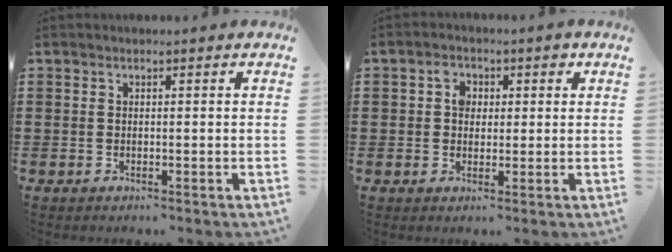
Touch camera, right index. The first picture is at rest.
{"total": 3.5, "force": [0.8, 2.8, 2.1], "torque": [-0.045, 0.010, 0.009]}